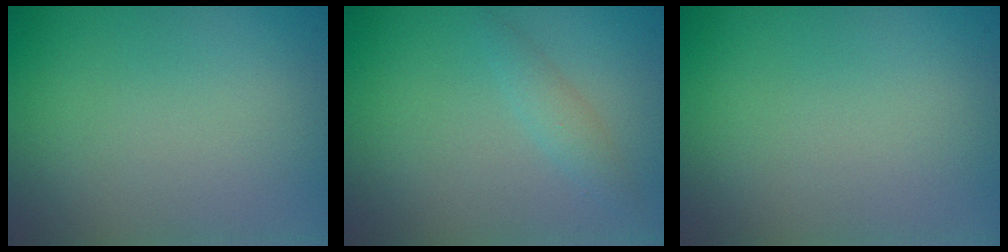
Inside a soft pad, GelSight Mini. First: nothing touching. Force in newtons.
{"total": 1.4, "press": 1.4, "slide": 0.0}
{"total": 0.0}